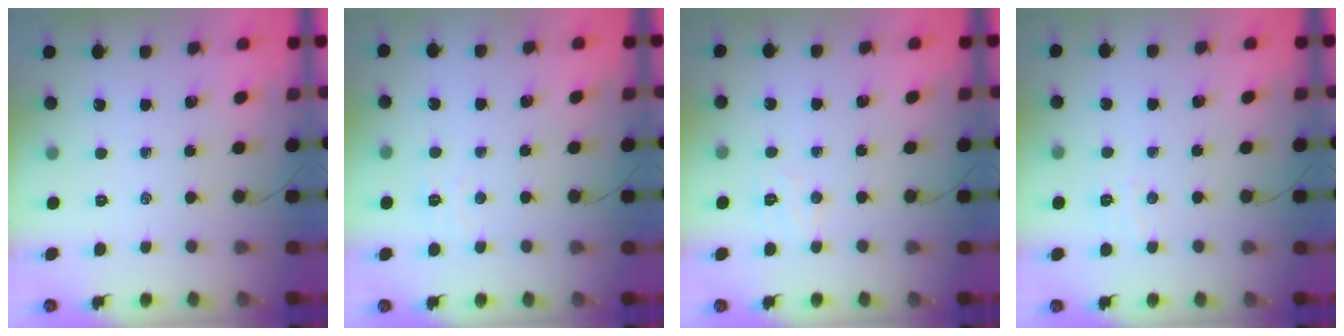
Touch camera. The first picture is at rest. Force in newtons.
{"total": 3.7, "press": 3.5, "slide": 1.0}
{"total": 5.1, "press": 5.0, "slide": 1.0}
{"total": 3.8, "press": 3.7, "slide": 1.0}